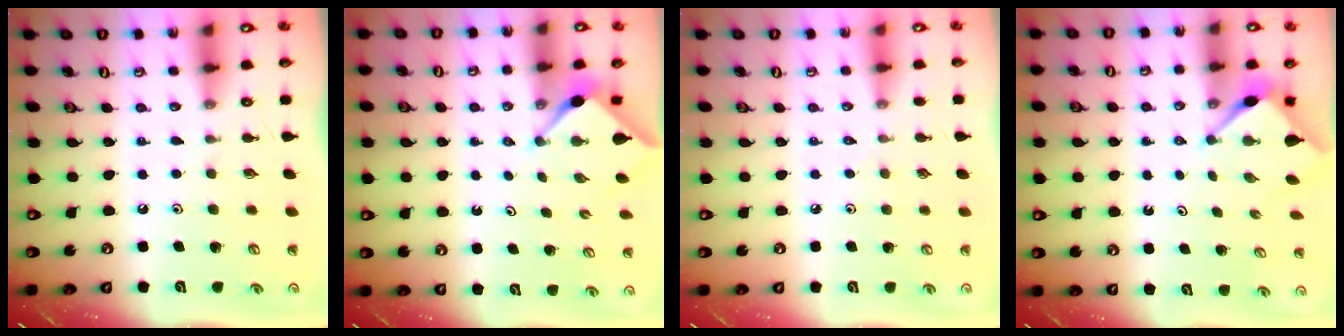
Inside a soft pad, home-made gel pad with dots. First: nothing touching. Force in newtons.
{"total": 2.9, "press": 2.9, "slide": 0.3}
{"total": 2.1, "press": 2.1, "slide": 0.4}
{"total": 2.9, "press": 2.9, "slide": 0.3}